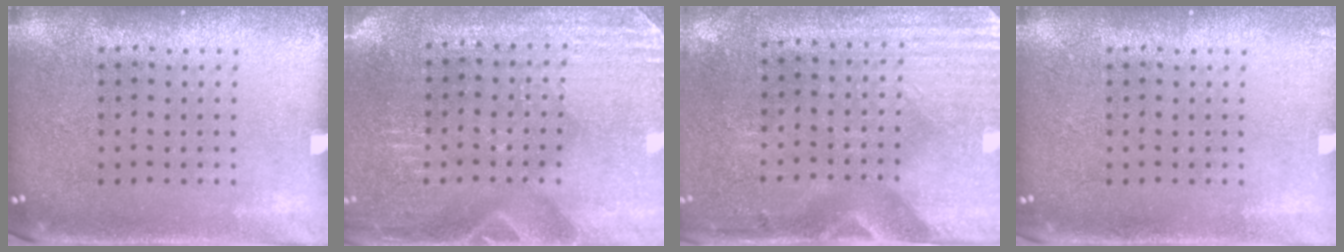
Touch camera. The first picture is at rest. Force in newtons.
{"total": 2.9, "press": 2.8, "slide": 0.9}
{"total": 3.0, "press": 2.6, "slide": 1.5}
{"total": 0.6, "press": 0.6, "slide": 0.0}